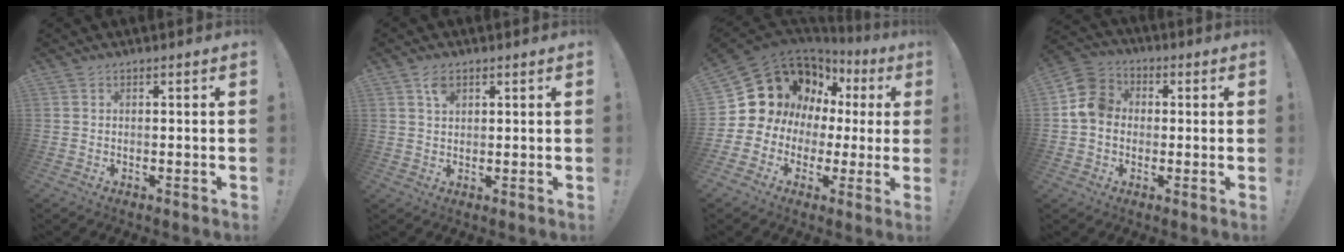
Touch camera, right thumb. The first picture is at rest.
{"total": 3.6, "force": [1.8, 2.3, 2.1], "torque": [-0.023, -0.007, 0.030]}
{"total": 14.0, "force": [6.3, 11.3, 5.3], "torque": [-0.087, -0.057, 0.142]}
{"total": 10.5, "force": [0.4, 9.0, 5.4], "torque": [-0.089, 0.017, 0.011]}